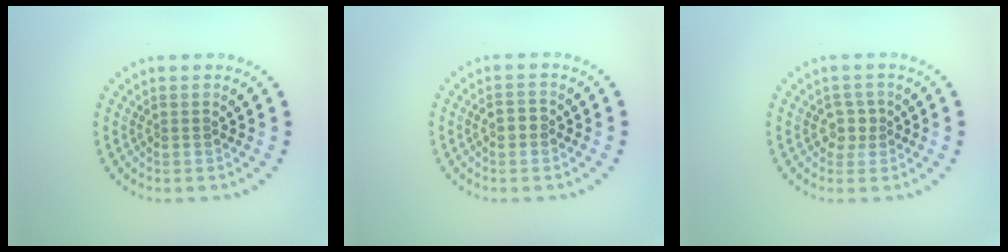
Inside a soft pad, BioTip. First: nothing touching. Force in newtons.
{"total": 1.5, "press": 1.4, "slide": 0.3}
{"total": 1.5, "press": 1.2, "slide": 1.0}